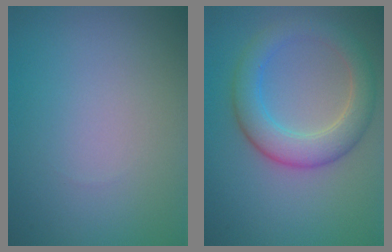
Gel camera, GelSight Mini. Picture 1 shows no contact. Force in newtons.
{"total": 5.0, "press": 5.0, "slide": 0.1}